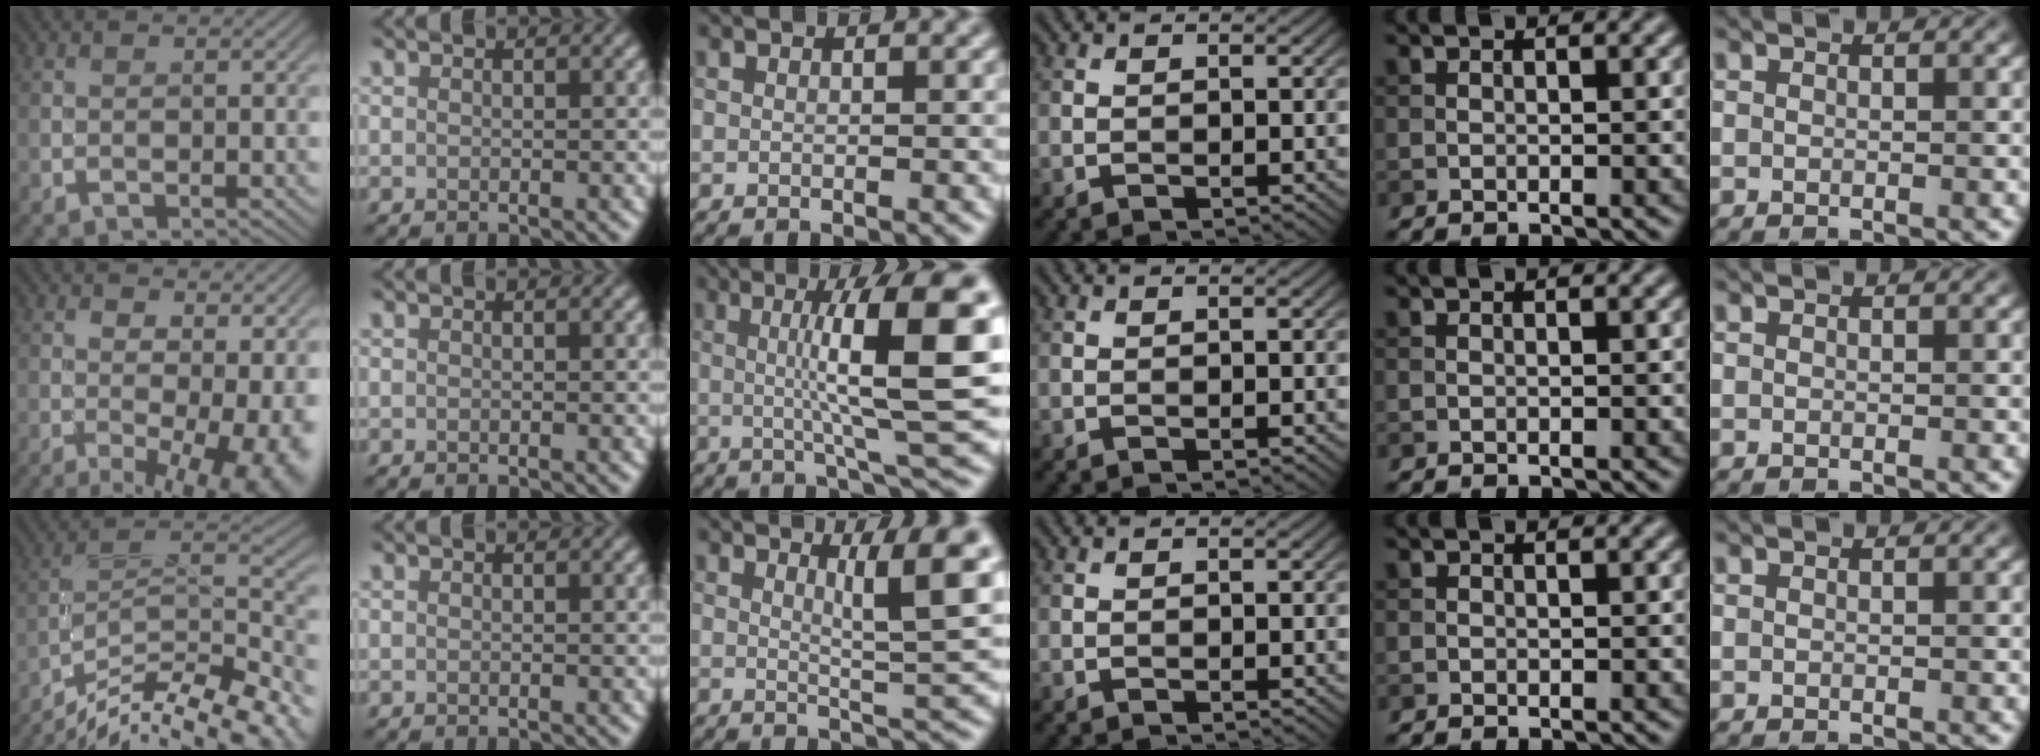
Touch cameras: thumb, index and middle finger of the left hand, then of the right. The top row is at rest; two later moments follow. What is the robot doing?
{"motion": "screw", "object": "dispenser bottle"}